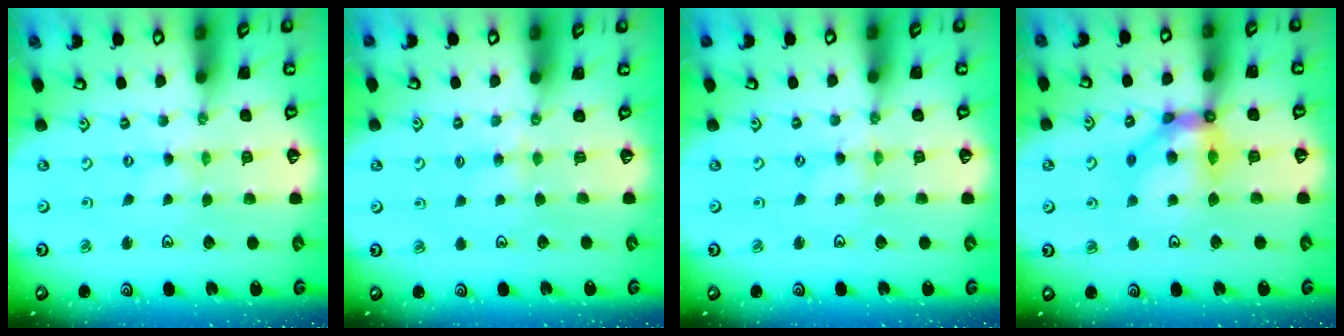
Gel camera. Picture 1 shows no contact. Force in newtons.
{"total": 3.4, "press": 3.4, "slide": 0.7}
{"total": 0.0}
{"total": 11.2, "press": 11.0, "slide": 2.1}